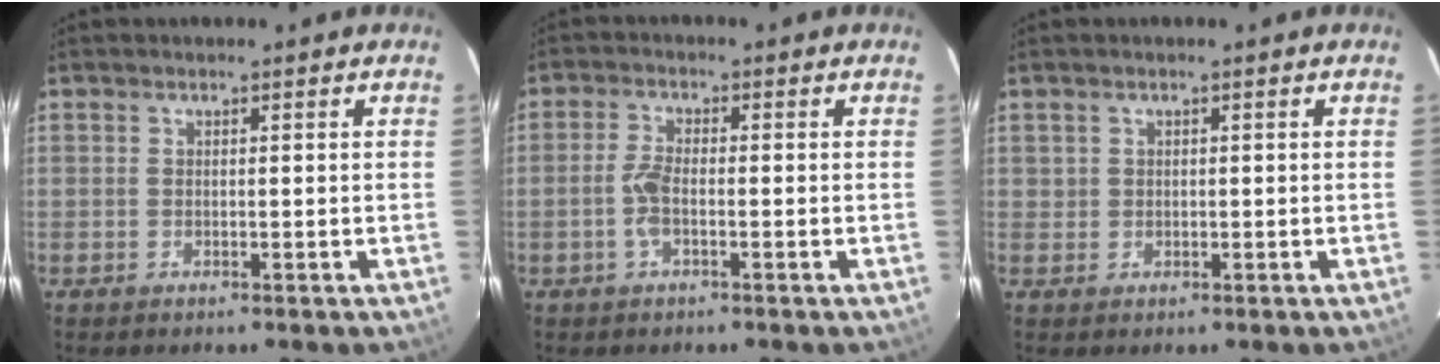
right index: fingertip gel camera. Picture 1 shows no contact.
{"total": 3.6, "force": [-1.2, 1.3, 3.1], "torque": [-0.073, 0.003, -0.023]}
{"total": 1.1, "force": [0.2, 1.0, -0.1], "torque": [0.008, 0.002, 0.005]}